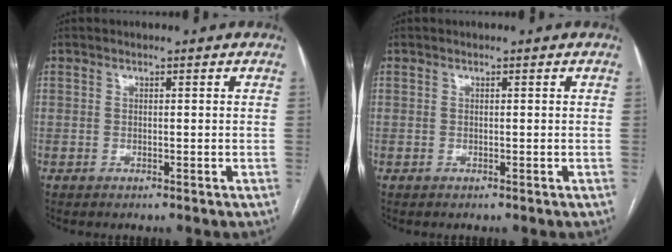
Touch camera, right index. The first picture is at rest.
{"total": 0.0}